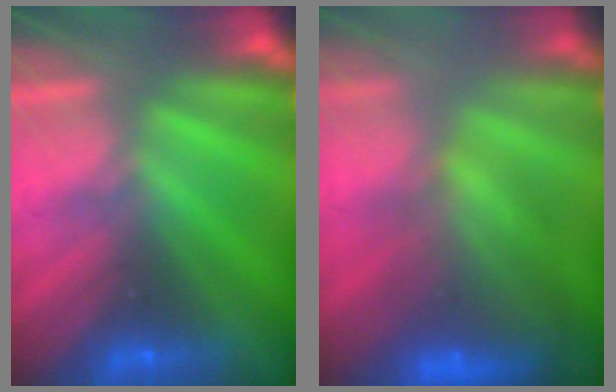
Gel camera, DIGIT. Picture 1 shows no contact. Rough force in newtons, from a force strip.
{"total": 6.1}